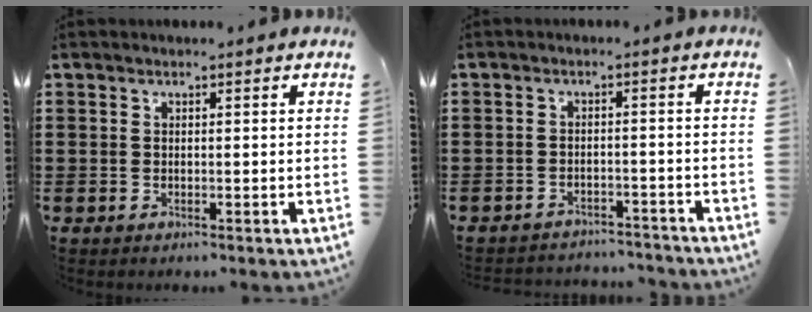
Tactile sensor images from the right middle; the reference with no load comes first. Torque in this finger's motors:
{"motor_torque": [0.34, -0.16, 0.24, 0.08]}